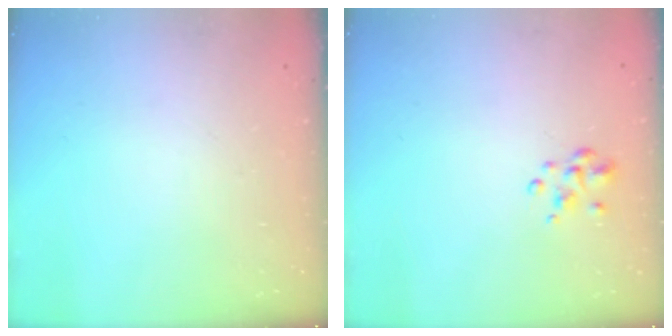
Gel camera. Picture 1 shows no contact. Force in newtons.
{"total": 3.2, "press": 3.1, "slide": 0.8}